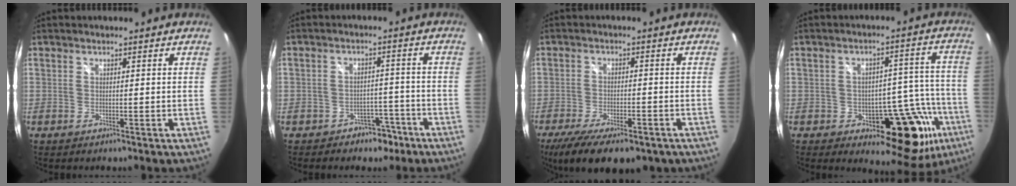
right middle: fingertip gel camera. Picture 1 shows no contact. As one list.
[{"total": 4.7, "force": [-3.2, 3.5, 0.6], "torque": [-0.008, 0.032, -0.032]}, {"total": 15.3, "force": [-10.3, 6.0, 9.6], "torque": [-0.197, -0.046, -0.152]}, {"total": 15.6, "force": [-6.8, 8.9, 10.9], "torque": [-0.120, 0.015, -0.076]}]